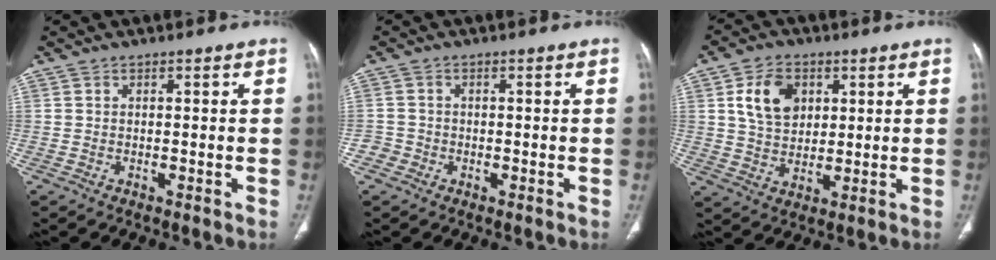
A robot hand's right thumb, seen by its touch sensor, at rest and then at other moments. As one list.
[{"total": 2.1, "force": [-1.0, 1.8, 0.1], "torque": [0.003, 0.012, -0.026]}, {"total": 9.5, "force": [3.1, 6.8, 5.8], "torque": [-0.082, -0.011, 0.061]}]